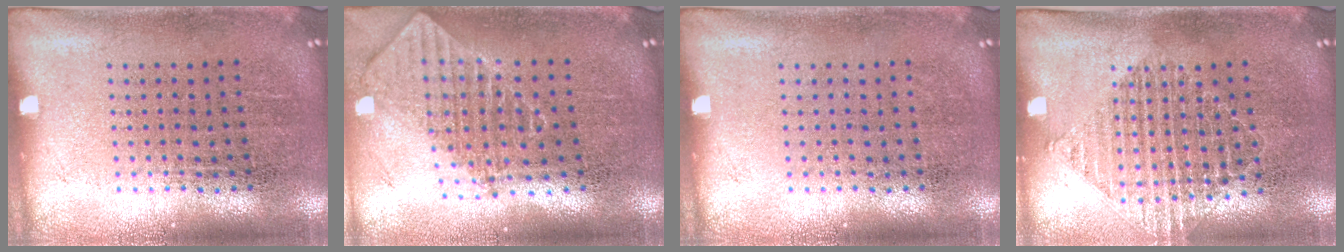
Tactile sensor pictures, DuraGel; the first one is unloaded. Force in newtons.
{"total": 2.0, "press": 1.6, "slide": 1.3}
{"total": 0.0}
{"total": 1.1, "press": 1.1, "slide": 0.1}